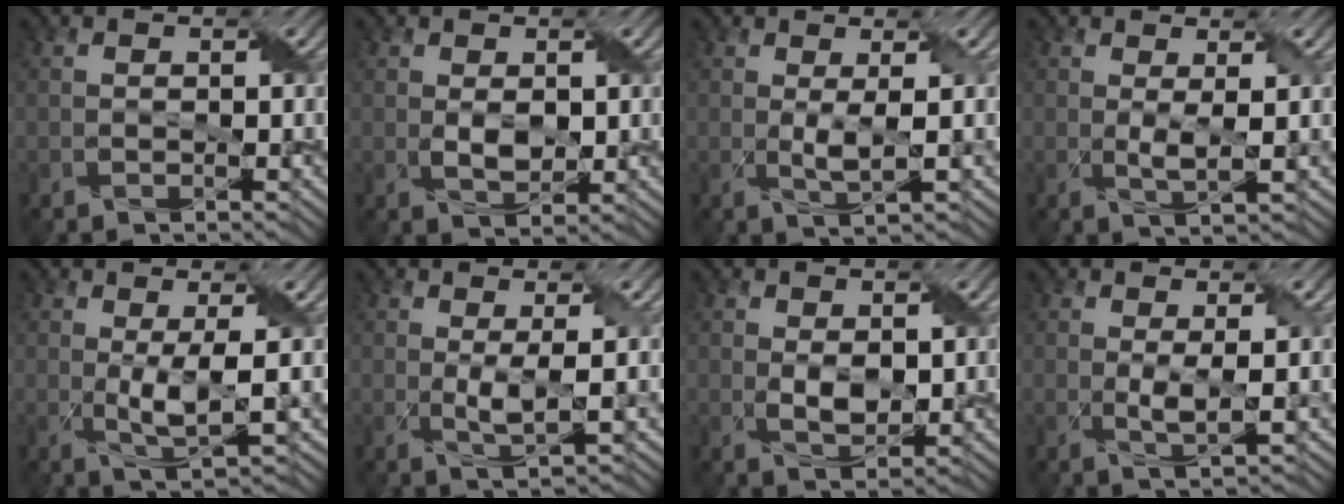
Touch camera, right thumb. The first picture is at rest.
{"total": 2.6, "force": [0.3, 1.6, 2.1], "torque": [-0.046, -0.007, 0.011]}
{"total": 2.4, "force": [0.4, 0.2, 2.3], "torque": [-0.051, 0.002, 0.010]}
{"total": 2.4, "force": [0.7, 0.2, 2.2], "torque": [-0.050, -0.003, 0.014]}
{"total": 4.2, "force": [0.2, 0.8, 4.2], "torque": [-0.090, 0.001, 0.006]}
{"total": 2.8, "force": [0.4, 0.3, 2.7], "torque": [-0.060, 0.002, 0.009]}
{"total": 2.9, "force": [0.4, 1.7, 2.4], "torque": [-0.054, -0.006, 0.014]}
{"total": 2.4, "force": [0.5, 0.2, 2.4], "torque": [-0.053, 0.000, 0.012]}